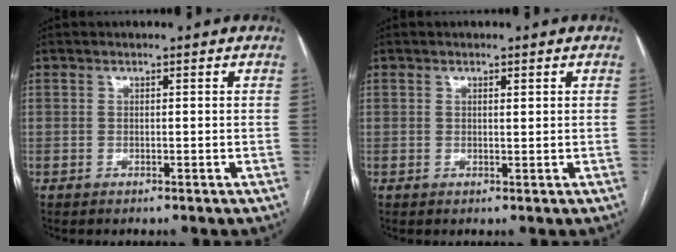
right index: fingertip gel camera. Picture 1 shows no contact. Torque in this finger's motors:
{"motor_torque": [-0.19, 0.10, -0.03, -0.01]}